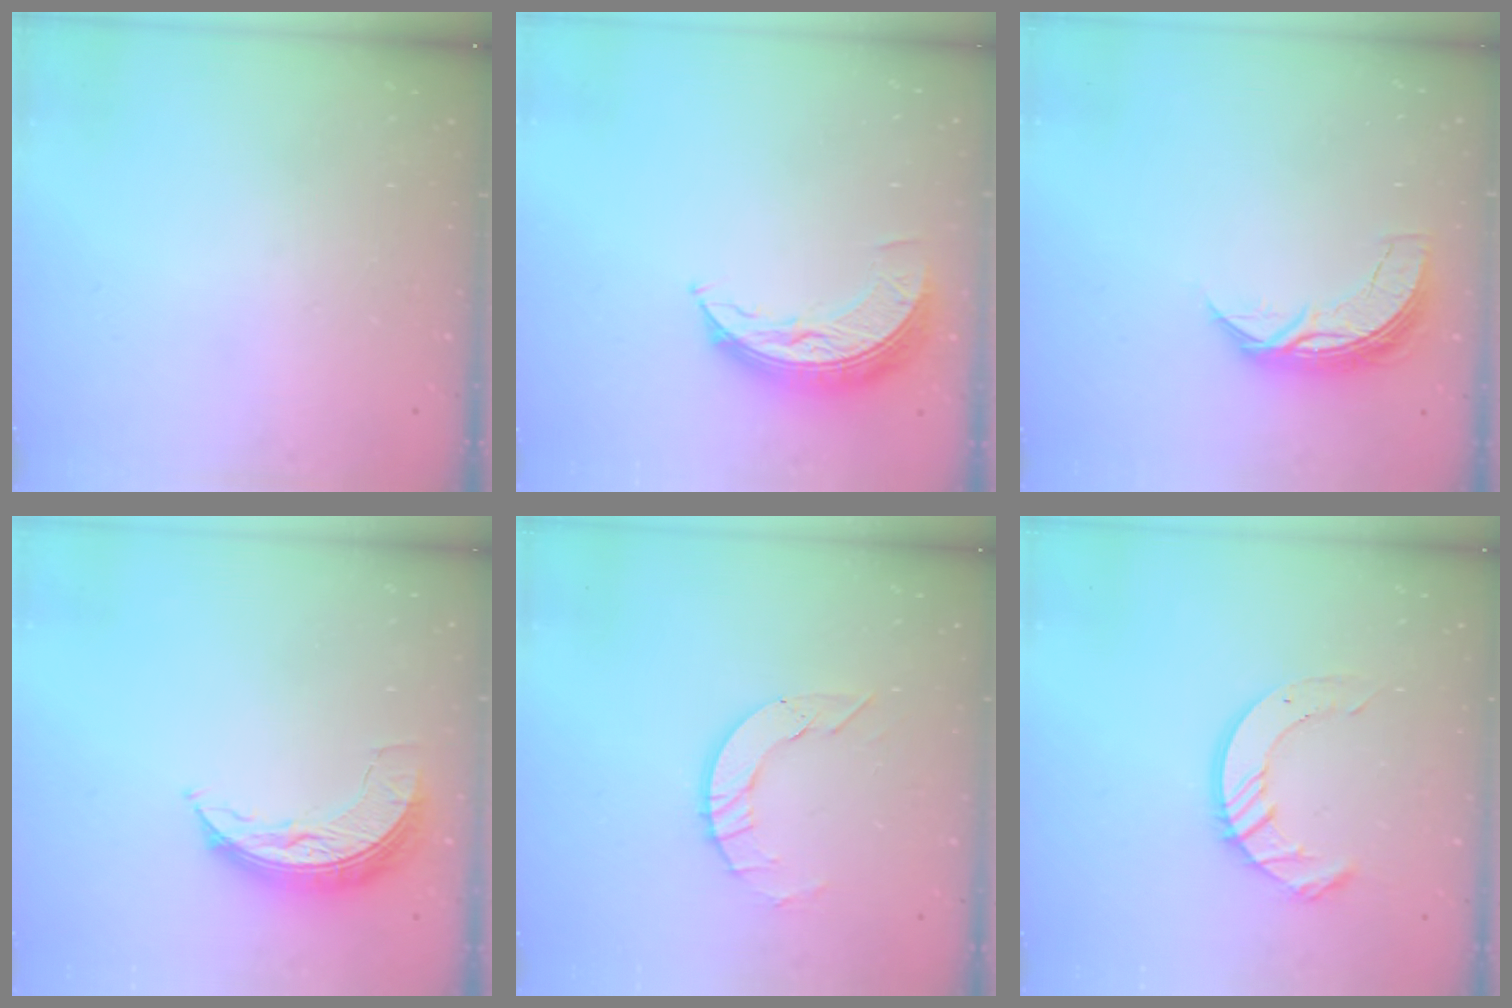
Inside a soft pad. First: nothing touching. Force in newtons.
{"total": 8.3, "press": 8.3, "slide": 0.6}
{"total": 7.1, "press": 7.1, "slide": 0.4}
{"total": 8.3, "press": 8.3, "slide": 0.5}
{"total": 7.1, "press": 7.0, "slide": 0.7}
{"total": 10.2, "press": 10.1, "slide": 1.0}